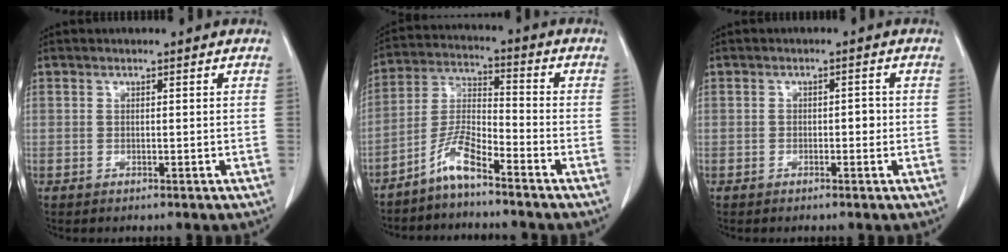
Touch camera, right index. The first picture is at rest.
{"total": 6.6, "force": [-5.0, 0.6, 4.2], "torque": [-0.099, -0.005, -0.104]}
{"total": 1.5, "force": [-0.3, 0.8, 1.3], "torque": [-0.012, 0.007, -0.005]}